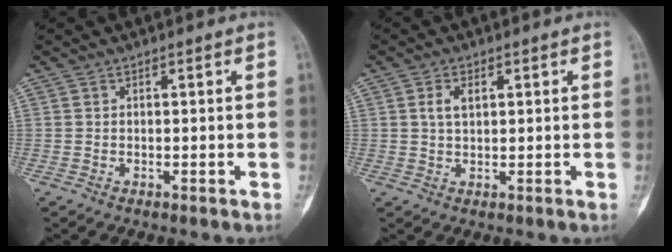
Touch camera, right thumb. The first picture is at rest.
{"total": 3.1, "force": [1.0, 1.6, 2.5], "torque": [-0.048, 0.003, 0.020]}